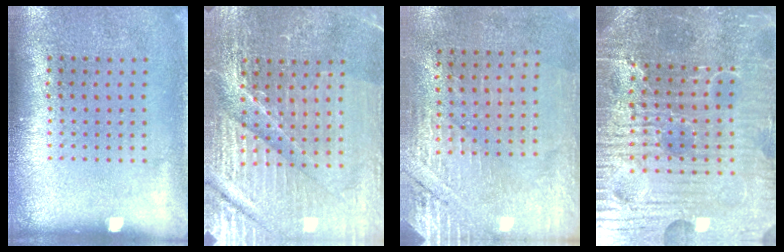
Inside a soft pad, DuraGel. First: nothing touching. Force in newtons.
{"total": 4.8, "press": 4.6, "slide": 1.6}
{"total": 2.7, "press": 2.5, "slide": 1.1}
{"total": 6.5, "press": 5.9, "slide": 2.7}